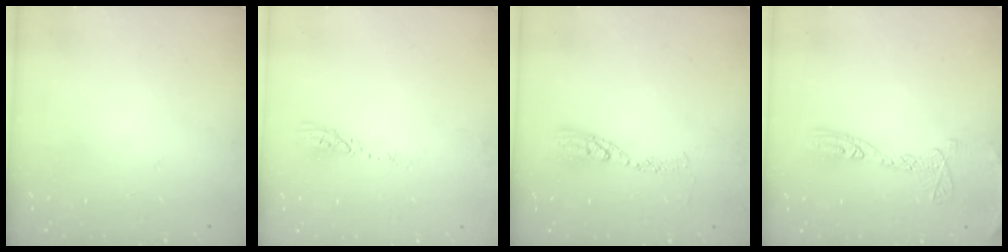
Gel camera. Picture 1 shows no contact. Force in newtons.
{"total": 3.5, "press": 3.5, "slide": 0.3}
{"total": 8.2, "press": 8.1, "slide": 0.7}
{"total": 12.9, "press": 12.8, "slide": 1.2}